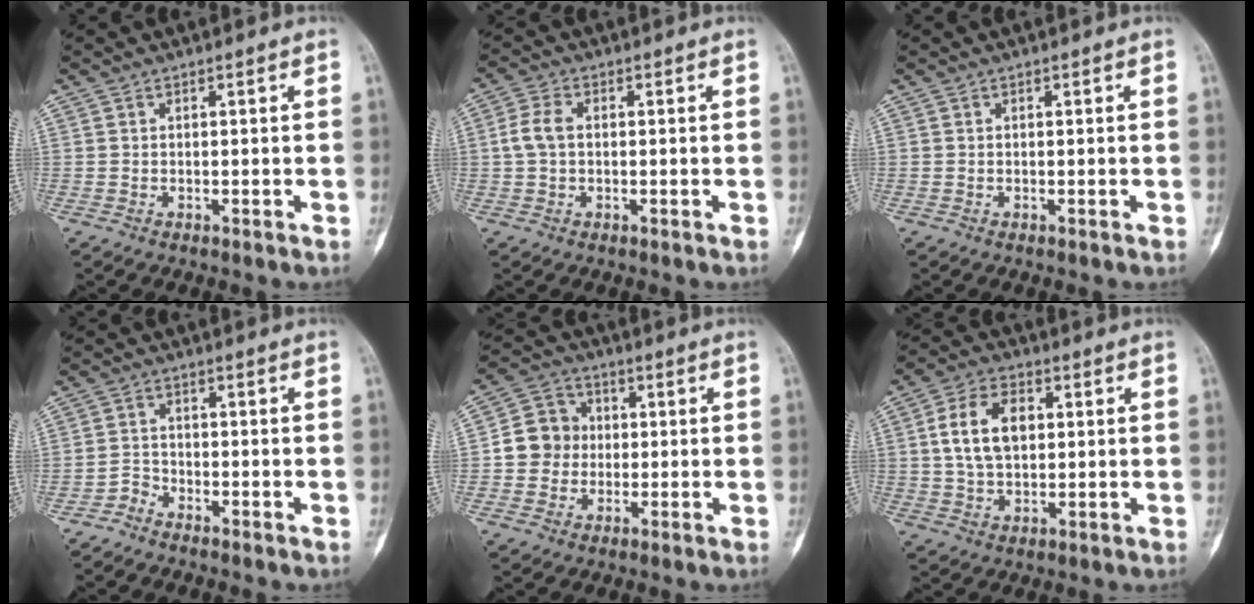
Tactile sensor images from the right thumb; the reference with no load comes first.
{"total": 4.4, "force": [0.2, 2.8, 3.3], "torque": [-0.078, 0.011, -0.001]}
{"total": 0.0}
{"total": 2.1, "force": [-1.9, 0.7, 0.1], "torque": [0.003, 0.007, -0.043]}
{"total": 8.3, "force": [-0.2, 7.7, 3.1], "torque": [-0.022, 0.017, -0.014]}
{"total": 10.7, "force": [2.0, 6.9, 7.9], "torque": [-0.129, 0.007, 0.037]}